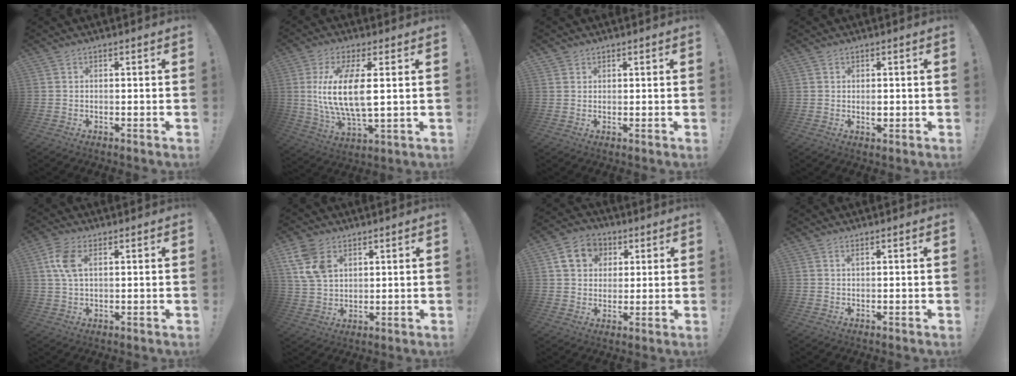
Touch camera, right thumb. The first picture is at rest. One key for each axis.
{"total": 15.2, "fx": 1.9, "fy": 5.5, "fz": 14.1, "tx": -0.279, "ty": -0.015, "tz": 0.024}
{"total": 1.2, "fx": 1.0, "fy": 0.7, "fz": 0.1, "tx": 0.006, "ty": -0.007, "tz": 0.016}
{"total": 1.8, "fx": -0.3, "fy": 1.4, "fz": 1.1, "tx": -0.003, "ty": -0.004, "tz": -0.008}
{"total": 7.7, "fx": 2.4, "fy": 4.0, "fz": 6.2, "tx": -0.132, "ty": -0.001, "tz": 0.041}
{"total": 12.9, "fx": 5.6, "fy": 8.8, "fz": 7.7, "tx": -0.152, "ty": -0.010, "tz": 0.109}
{"total": 11.3, "fx": 4.3, "fy": 9.4, "fz": 4.6, "tx": -0.062, "ty": -0.009, "tz": 0.088}
{"total": 0.8, "fx": 0.4, "fy": 0.0, "fz": 0.7, "tx": -0.013, "ty": 0.001, "tz": 0.006}